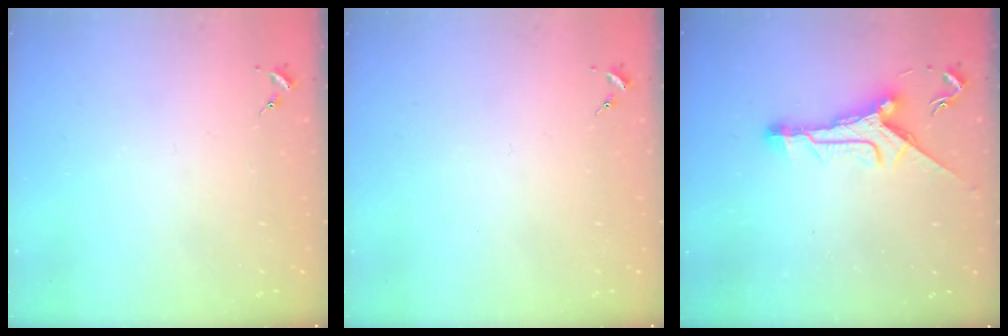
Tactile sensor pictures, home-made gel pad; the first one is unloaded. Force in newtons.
{"total": 0.0}
{"total": 10.9, "press": 10.9, "slide": 0.7}